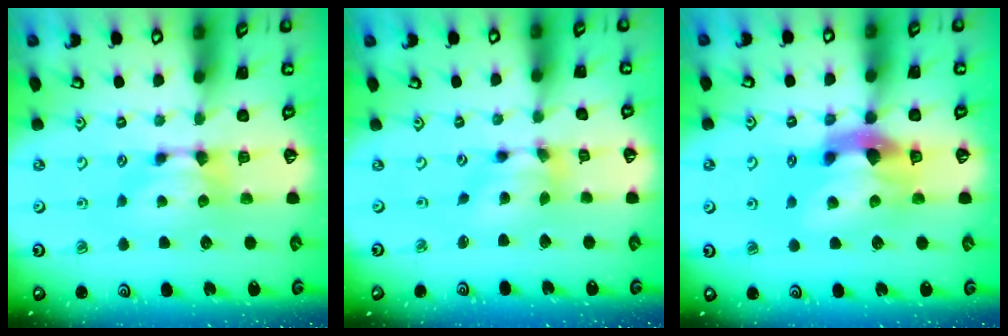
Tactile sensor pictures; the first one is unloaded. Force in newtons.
{"total": 5.4, "press": 5.0, "slide": 2.0}
{"total": 6.8, "press": 6.5, "slide": 1.9}